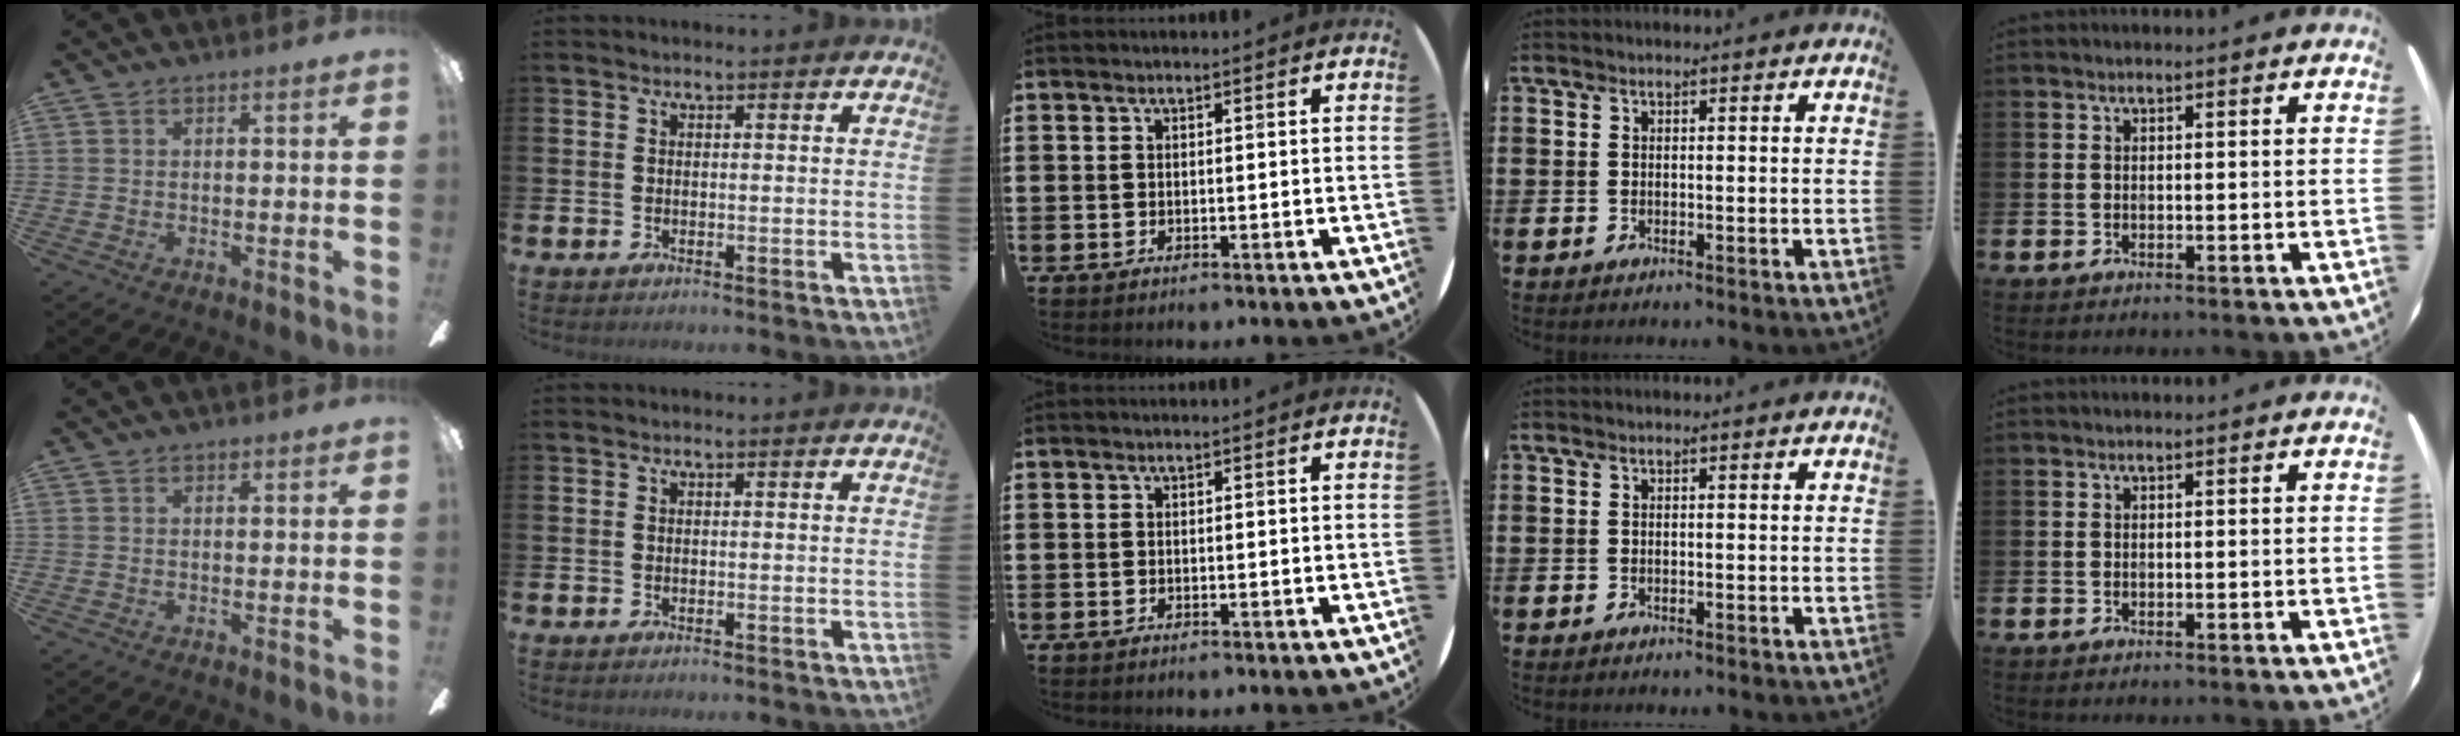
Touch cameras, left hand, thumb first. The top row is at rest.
{"thumb": {"total": 0.6, "force": [0.4, 0.4, 0.1], "torque": [0.004, -0.001, 0.005]}}